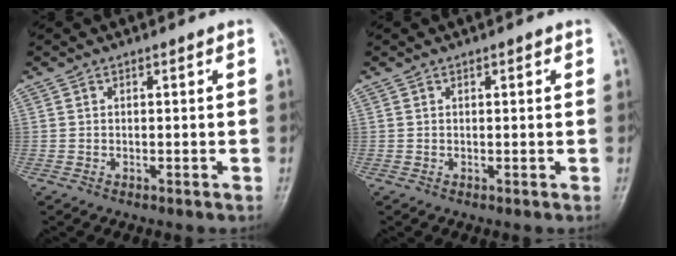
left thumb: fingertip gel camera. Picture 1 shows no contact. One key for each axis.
{"total": 0.8, "fx": 0.4, "fy": 0.3, "fz": 0.6, "tx": -0.007, "ty": 0.001, "tz": 0.004}